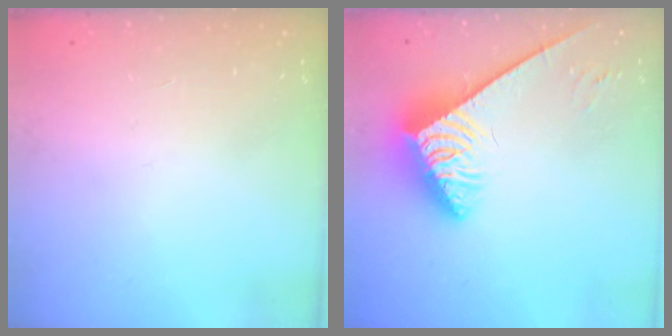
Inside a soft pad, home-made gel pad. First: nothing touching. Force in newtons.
{"total": 3.7, "press": 3.6, "slide": 0.8}